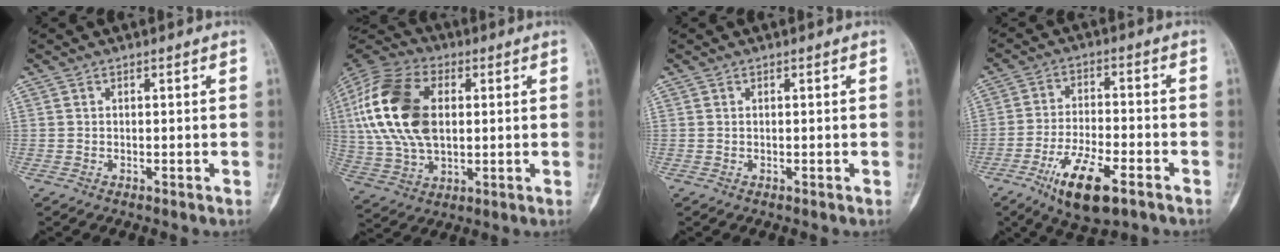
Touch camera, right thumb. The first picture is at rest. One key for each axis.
{"total": 20.6, "fx": 3.0, "fy": 12.7, "fz": 15.9, "tx": -0.326, "ty": 0.006, "tz": 0.053}
{"total": 0.0}
{"total": 13.0, "fx": -7.2, "fy": 4.7, "fz": 9.8, "tx": -0.174, "ty": 0.025, "tz": -0.121}